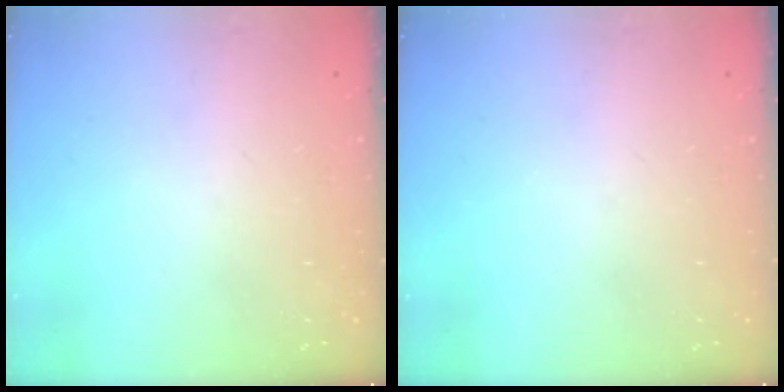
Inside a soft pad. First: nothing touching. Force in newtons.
{"total": 0.0}